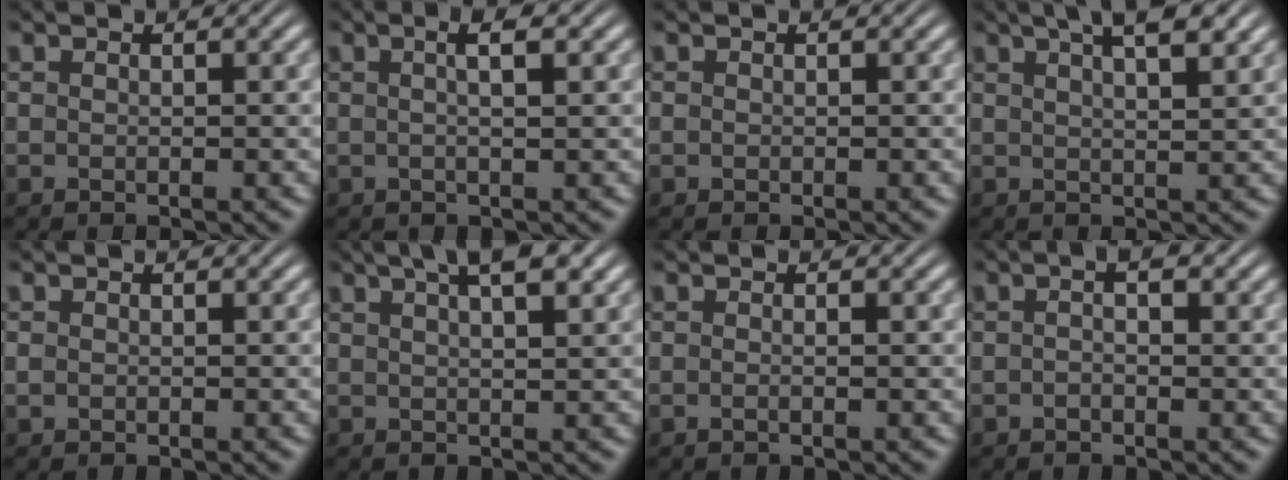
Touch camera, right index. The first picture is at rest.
{"total": 2.4, "force": [0.5, 0.1, 2.3], "torque": [-0.038, 0.007, 0.005]}
{"total": 0.0}
{"total": 5.9, "force": [3.8, 1.8, 4.2], "torque": [-0.057, 0.016, 0.056]}
{"total": 0.7, "force": [-0.2, 0.6, 0.3], "torque": [-0.012, -0.005, 0.000]}
{"total": 5.6, "force": [3.3, 1.8, 4.2], "torque": [-0.059, 0.016, 0.048]}
{"total": 0.6, "force": [-0.3, 0.2, 0.5], "torque": [-0.010, 0.000, -0.008]}
{"total": 1.8, "force": [0.1, 0.7, 1.6], "torque": [-0.018, 0.010, -0.006]}